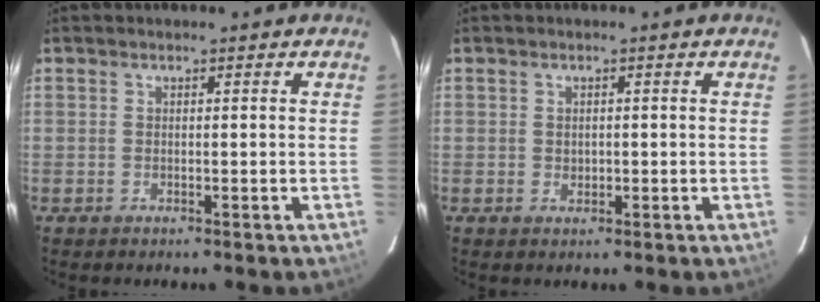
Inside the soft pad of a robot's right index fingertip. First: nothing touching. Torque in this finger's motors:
{"motor_torque": [-0.07, 0.02, 0.01, 0.00]}